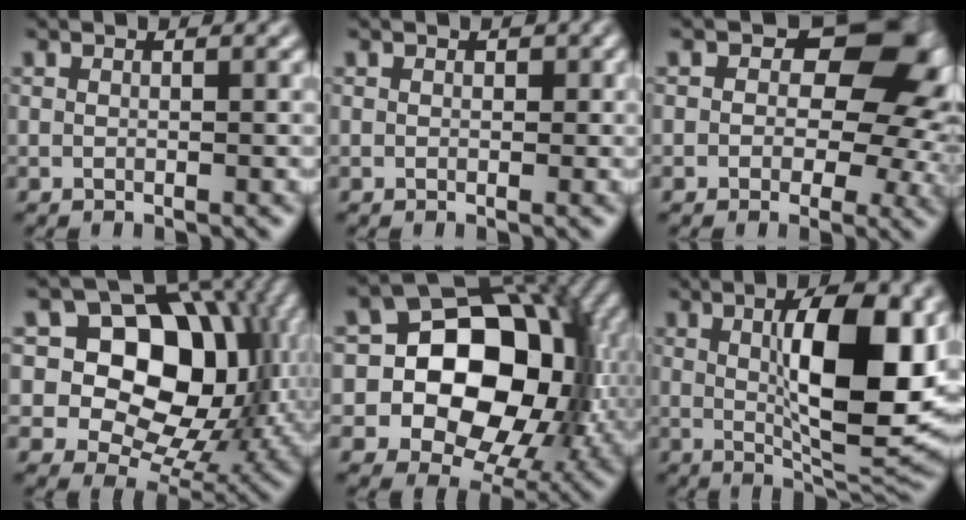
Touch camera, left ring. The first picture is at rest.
{"total": 0.6, "force": [0.1, 0.5, 0.3], "torque": [-0.002, 0.009, 0.000]}
{"total": 11.0, "force": [1.5, 7.1, 8.3], "torque": [-0.110, 0.002, 0.034]}
{"total": 12.6, "force": [2.3, 9.2, 8.3], "torque": [-0.127, 0.014, 0.044]}
{"total": 14.1, "force": [-0.6, 10.7, 9.2], "torque": [-0.112, 0.015, -0.016]}
{"total": 9.9, "force": [0.9, 2.7, 9.4], "torque": [-0.141, 0.001, 0.028]}